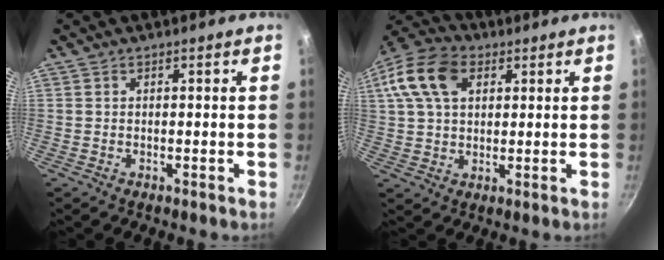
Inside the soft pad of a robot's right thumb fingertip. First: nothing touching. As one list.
[{"total": 14.8, "force": [5.0, 10.0, 9.8], "torque": [-0.188, 0.021, 0.079]}]